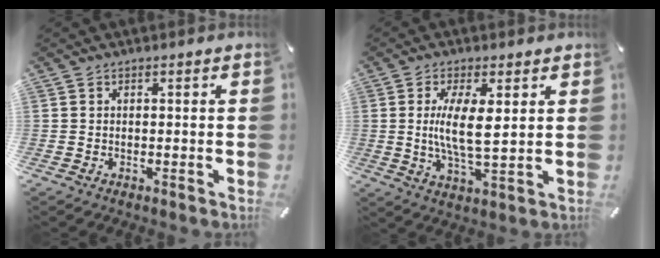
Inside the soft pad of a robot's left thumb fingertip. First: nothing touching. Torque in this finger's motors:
{"motor_torque": [0.13, 0.51, 0.31, -0.05, 0.15]}